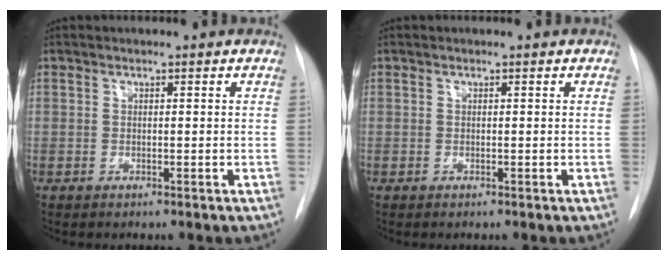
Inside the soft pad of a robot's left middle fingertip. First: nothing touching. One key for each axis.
{"total": 0.0}